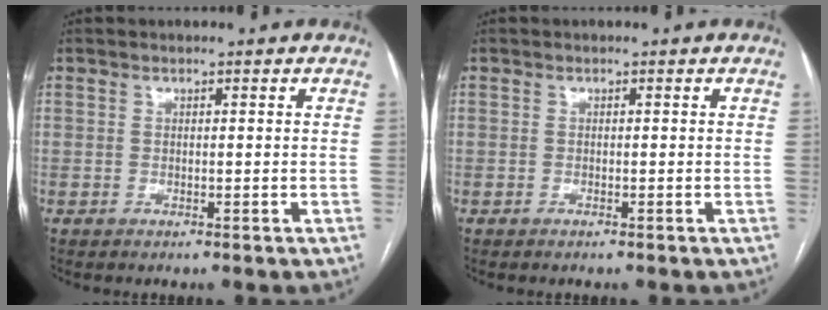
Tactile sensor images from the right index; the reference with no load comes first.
{"total": 0.0}